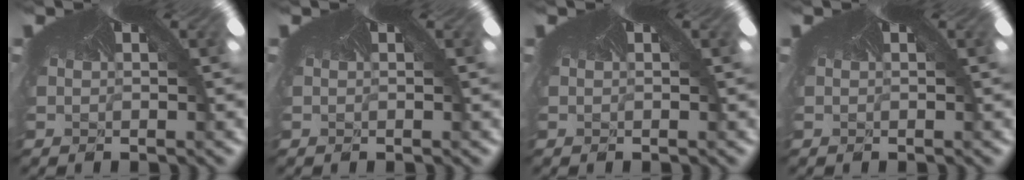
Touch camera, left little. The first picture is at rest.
{"total": 0.0}
{"total": 0.0}
{"total": 0.0}